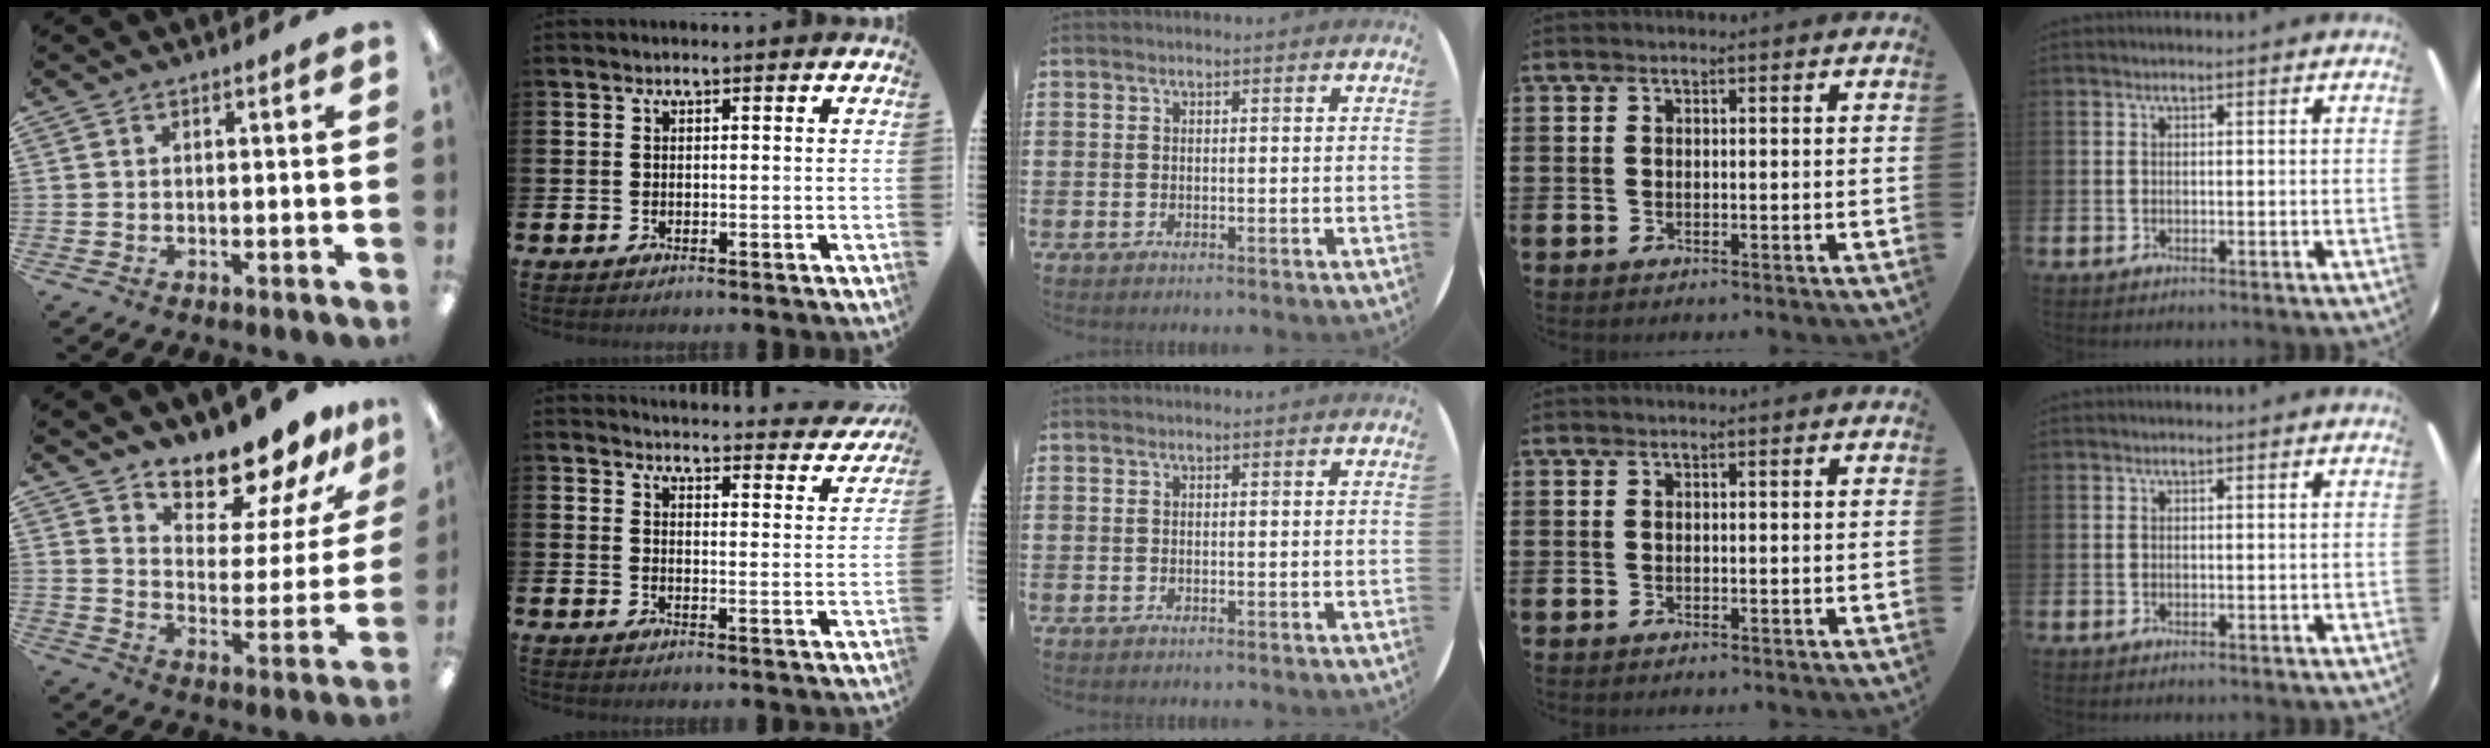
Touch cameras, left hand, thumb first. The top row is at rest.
{"thumb": {"total": 14.5, "force": [13.4, 3.8, 4.2], "torque": [-0.077, -0.113, 0.237]}, "index": {"total": 3.9, "force": [3.9, 0.4, 0.4], "torque": [-0.008, -0.037, 0.063]}}